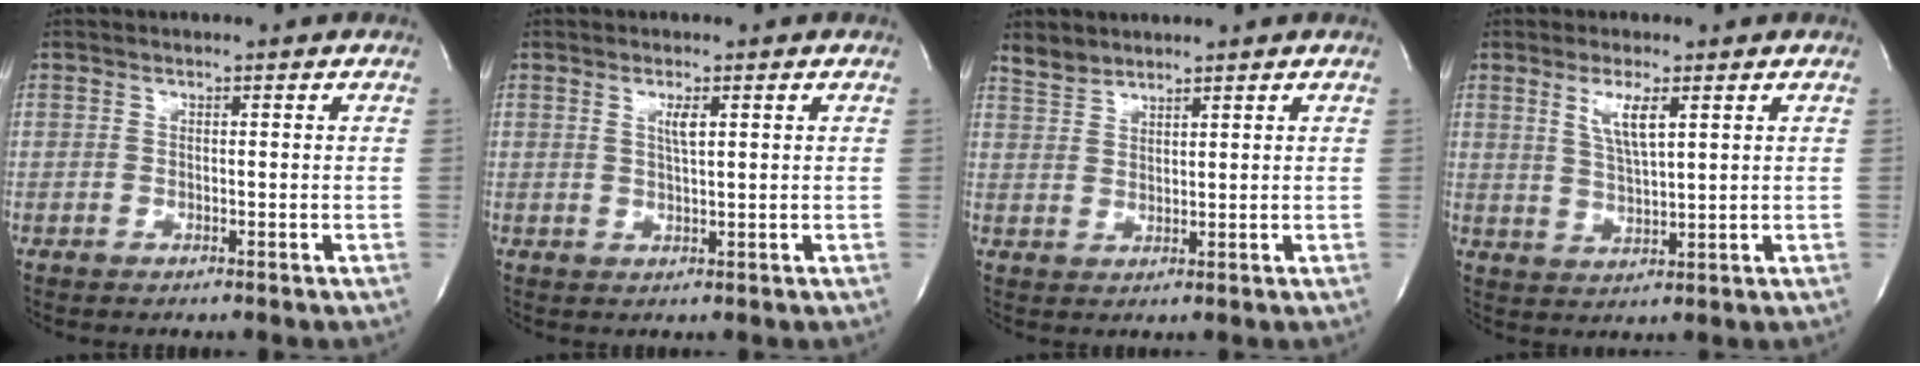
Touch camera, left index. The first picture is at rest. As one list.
[{"total": 1.8, "force": [0.5, 0.1, 1.7], "torque": [-0.041, -0.005, 0.011]}, {"total": 2.6, "force": [2.5, 0.7, -0.1], "torque": [-0.005, 0.008, 0.052]}, {"total": 4.5, "force": [1.9, 0.7, 4.1], "torque": [-0.088, -0.009, 0.041]}]